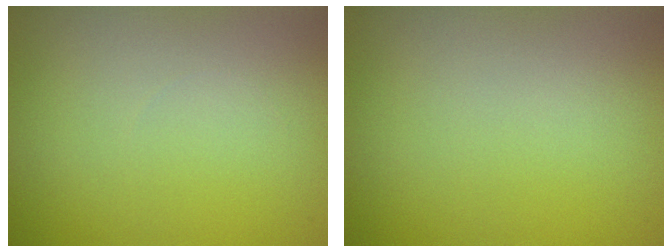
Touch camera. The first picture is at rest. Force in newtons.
{"total": 0.0}